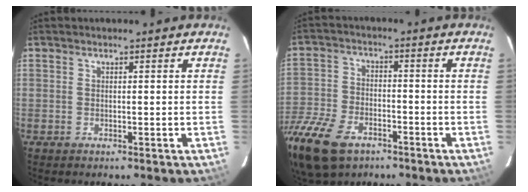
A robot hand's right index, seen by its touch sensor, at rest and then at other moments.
{"total": 19.1, "force": [-11.6, 11.0, 10.5], "torque": [-0.278, -0.025, -0.219]}